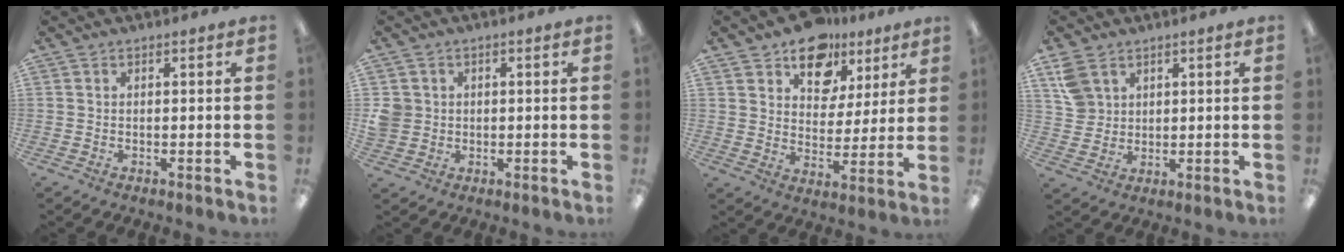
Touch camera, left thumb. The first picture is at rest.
{"total": 4.0, "force": [0.3, 3.9, 0.8], "torque": [-0.013, 0.006, 0.005]}
{"total": 12.5, "force": [9.1, 8.0, 3.3], "torque": [-0.059, -0.059, 0.170]}
{"total": 6.5, "force": [3.5, 4.9, 2.3], "torque": [-0.048, 0.000, 0.068]}